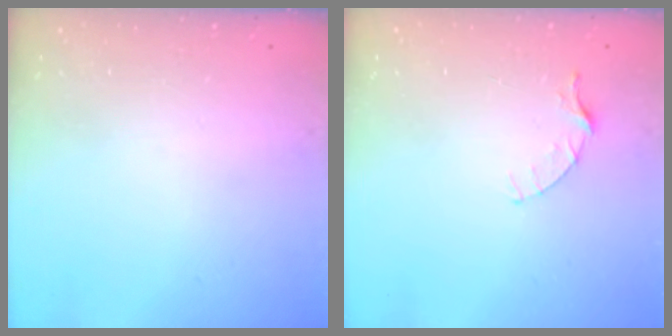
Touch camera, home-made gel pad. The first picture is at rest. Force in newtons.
{"total": 3.6, "press": 3.6, "slide": 0.4}